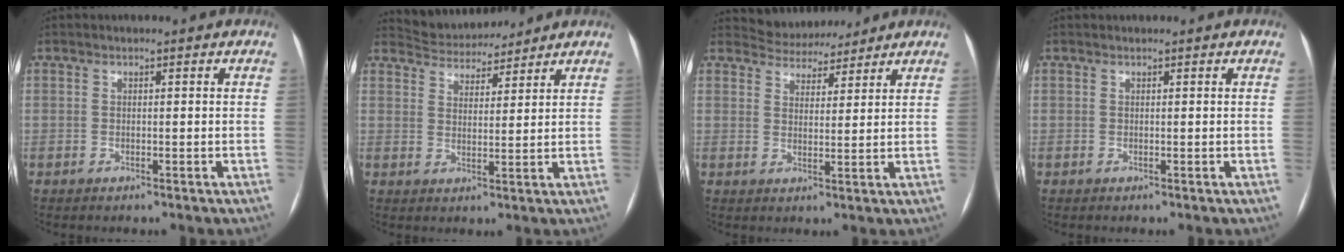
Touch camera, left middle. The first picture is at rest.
{"total": 7.4, "force": [7.2, 1.5, 0.8], "torque": [-0.018, 0.016, 0.115]}
{"total": 6.2, "force": [5.9, 1.8, 0.2], "torque": [-0.006, 0.012, 0.090]}
{"total": 0.0}